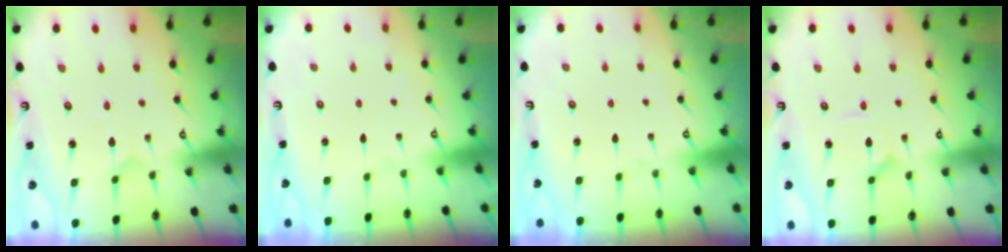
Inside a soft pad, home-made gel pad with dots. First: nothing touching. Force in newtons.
{"total": 0.0}
{"total": 0.0}
{"total": 2.2, "press": 2.2, "slide": 0.4}